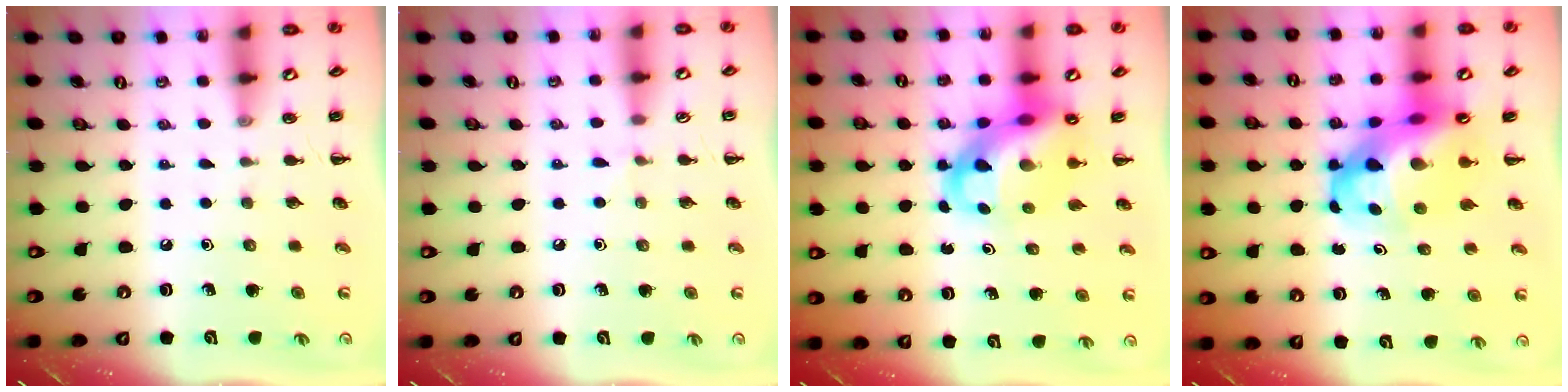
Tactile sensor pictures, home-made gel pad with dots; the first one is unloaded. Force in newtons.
{"total": 2.8, "press": 2.5, "slide": 1.1}
{"total": 12.8, "press": 12.4, "slide": 3.2}
{"total": 14.4, "press": 13.8, "slide": 3.9}